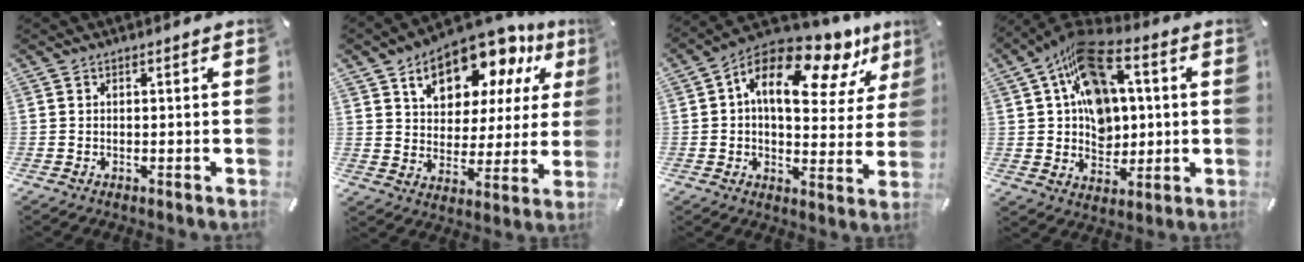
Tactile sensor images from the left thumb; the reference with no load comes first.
{"total": 16.1, "force": [10.5, 9.2, 8.1], "torque": [-0.135, -0.063, 0.182]}
{"total": 17.3, "force": [8.8, 8.8, 12.0], "torque": [-0.193, -0.051, 0.148]}
{"total": 15.7, "force": [5.6, 11.2, 9.4], "torque": [-0.173, -0.024, 0.105]}